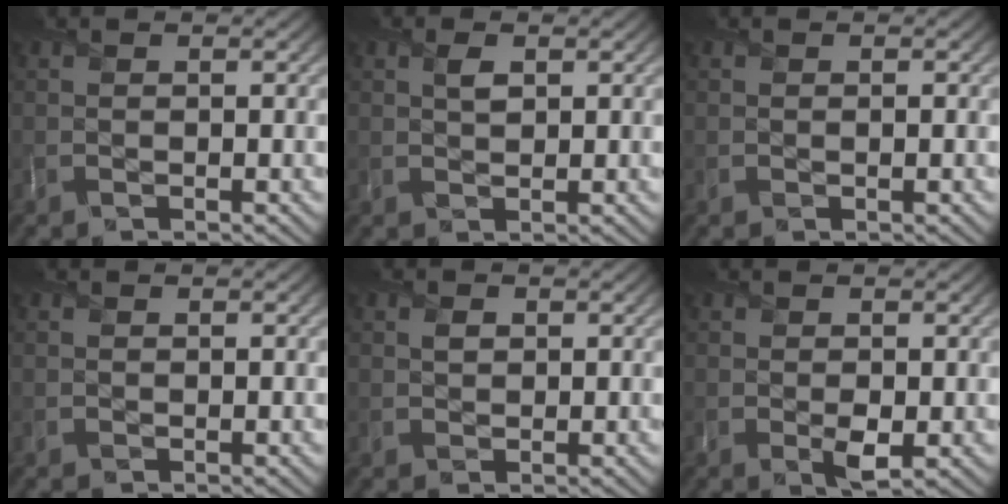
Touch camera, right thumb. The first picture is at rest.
{"total": 1.5, "force": [0.8, 0.9, 1.0], "torque": [-0.021, -0.001, 0.014]}
{"total": 0.0}
{"total": 0.0}
{"total": 1.0, "force": [0.4, 0.8, 0.4], "torque": [-0.010, -0.002, 0.006]}
{"total": 1.7, "force": [-0.2, 1.1, 1.3], "torque": [-0.026, -0.009, 0.000]}